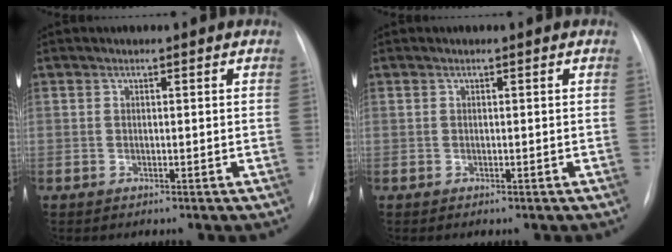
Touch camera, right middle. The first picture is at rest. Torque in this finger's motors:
{"motor_torque": [-0.46, 0.23, 0.07, 0.01]}